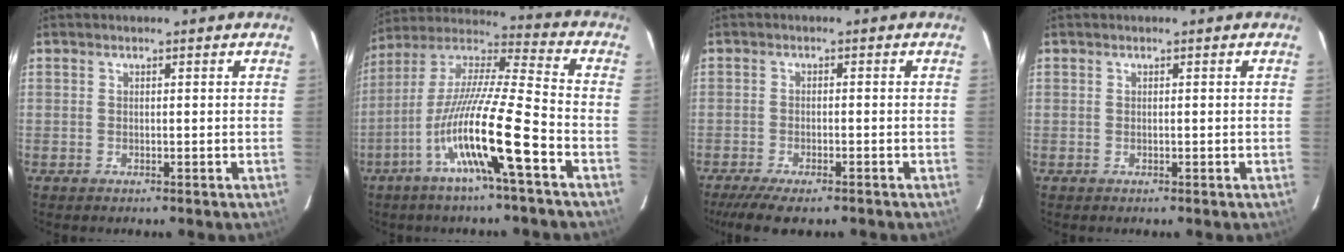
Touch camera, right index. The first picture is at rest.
{"total": 17.5, "force": [-7.4, 0.5, 15.8], "torque": [-0.313, -0.007, -0.140]}
{"total": 9.5, "force": [-7.2, 2.8, 5.4], "torque": [-0.091, -0.009, -0.115]}
{"total": 0.0}